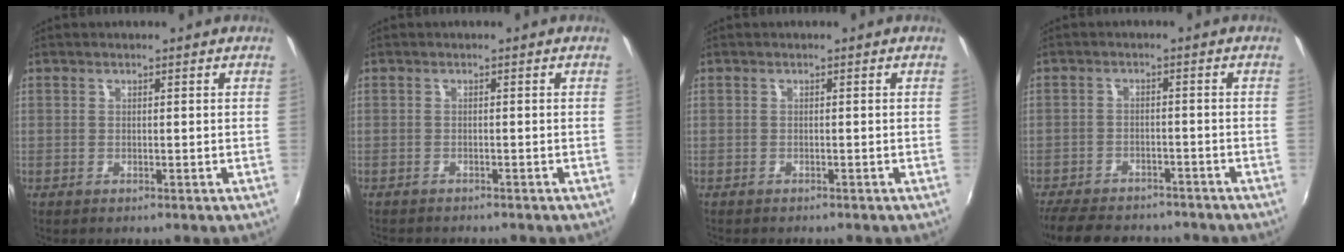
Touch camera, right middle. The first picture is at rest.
{"total": 2.5, "force": [-2.4, 0.4, 0.6], "torque": [-0.020, -0.014, -0.040]}
{"total": 0.8, "force": [-0.8, 0.0, 0.1], "torque": [-0.005, -0.006, -0.014]}
{"total": 13.8, "force": [-11.6, 5.3, 5.4], "torque": [-0.133, -0.006, -0.174]}